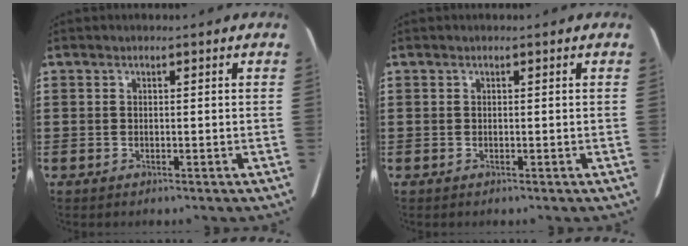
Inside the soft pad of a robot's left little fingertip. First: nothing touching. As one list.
[{"total": 0.0}]